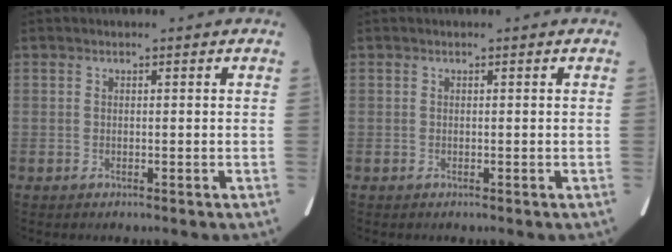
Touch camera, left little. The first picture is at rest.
{"total": 0.0}